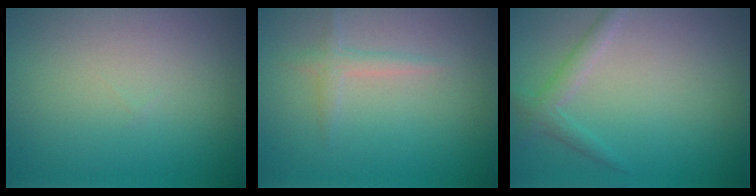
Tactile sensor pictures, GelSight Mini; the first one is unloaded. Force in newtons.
{"total": 1.3, "press": 1.3, "slide": 0.1}
{"total": 1.9, "press": 1.9, "slide": 0.2}